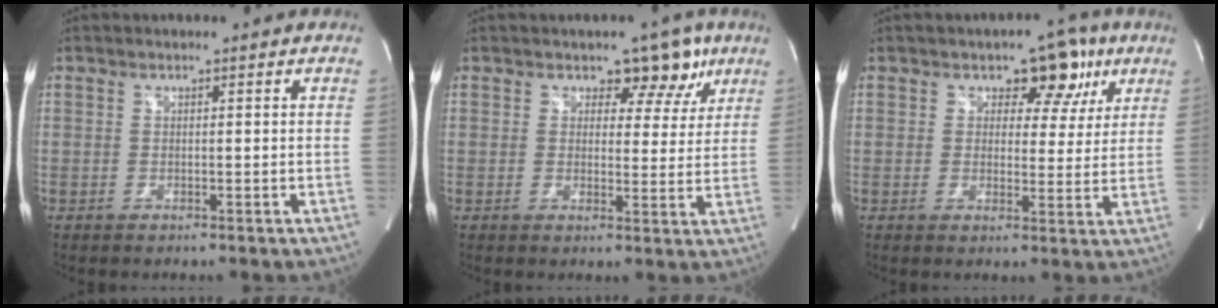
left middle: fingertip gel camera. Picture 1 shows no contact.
{"total": 5.7, "force": [3.5, 3.8, 2.4], "torque": [-0.002, 0.005, 0.039]}
{"total": 6.9, "force": [3.5, 4.5, 3.9], "torque": [-0.024, 0.016, 0.042]}